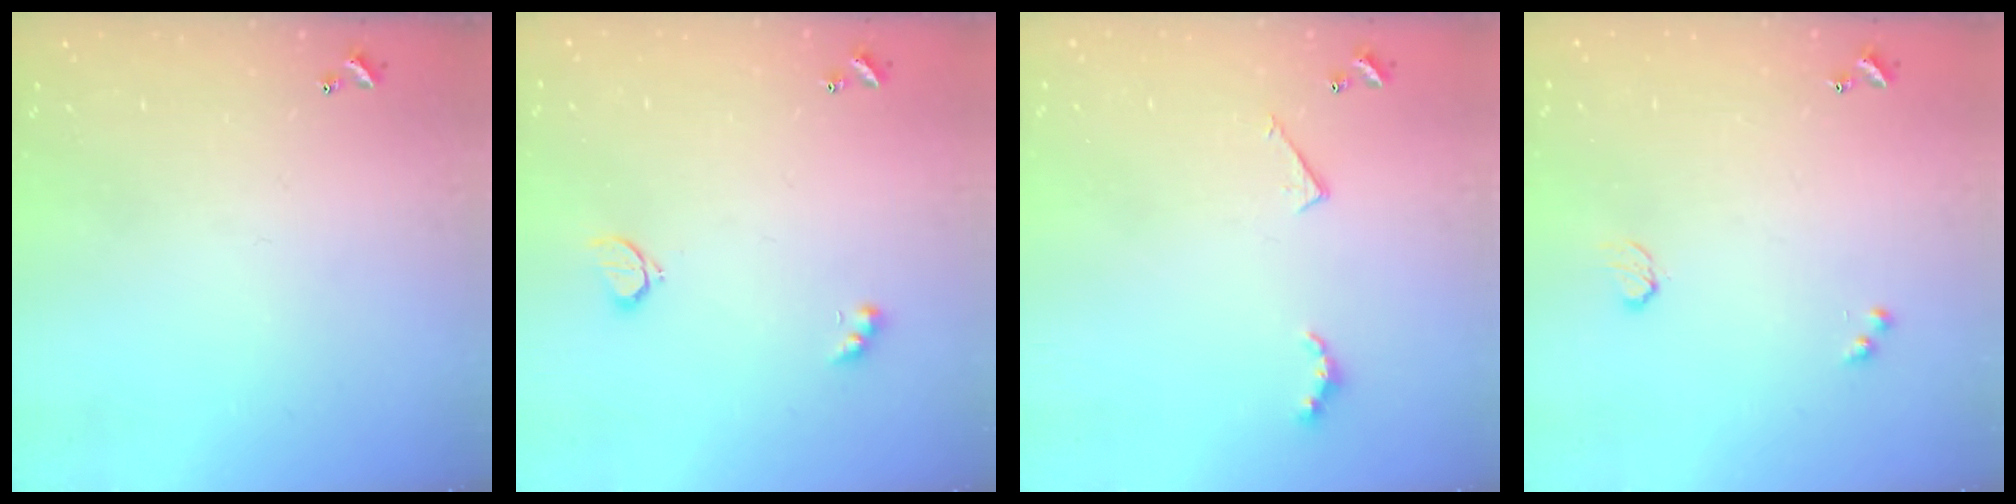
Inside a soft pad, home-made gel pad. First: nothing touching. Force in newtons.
{"total": 2.6, "press": 2.6, "slide": 0.5}
{"total": 3.8, "press": 3.8, "slide": 0.6}
{"total": 2.9, "press": 2.9, "slide": 0.5}